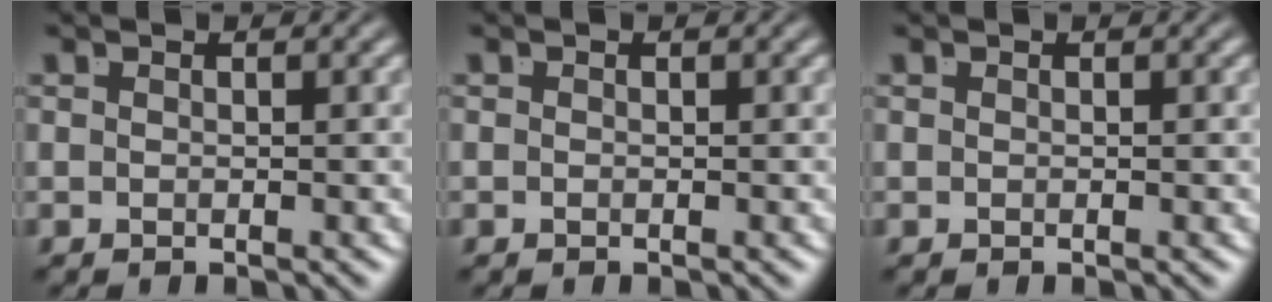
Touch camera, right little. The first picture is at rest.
{"total": 0.0}
{"total": 0.0}